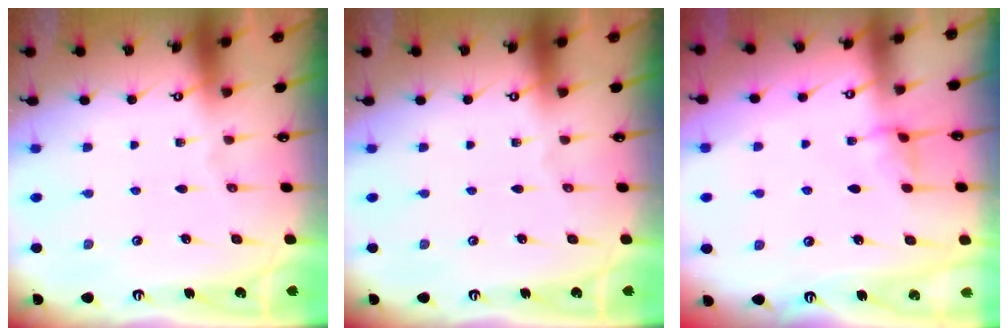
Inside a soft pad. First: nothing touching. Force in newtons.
{"total": 0.0}
{"total": 2.7, "press": 2.7, "slide": 0.4}